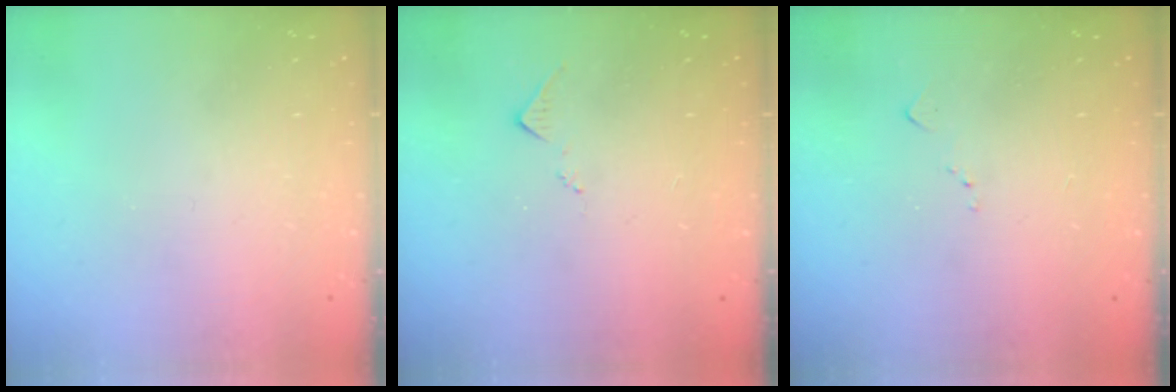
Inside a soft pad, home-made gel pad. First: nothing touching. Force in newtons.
{"total": 7.1, "press": 7.1, "slide": 0.8}
{"total": 5.8, "press": 5.7, "slide": 0.8}